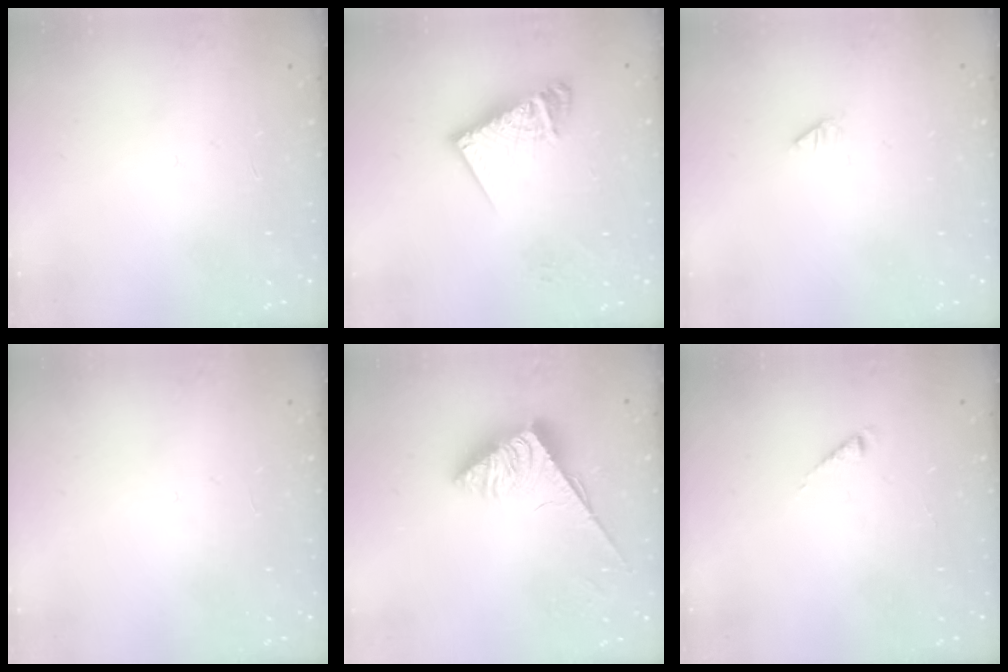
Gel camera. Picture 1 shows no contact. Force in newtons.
{"total": 12.6, "press": 12.5, "slide": 1.1}
{"total": 0.0}
{"total": 0.0}
{"total": 3.8, "press": 3.8, "slide": 0.6}
{"total": 2.5, "press": 2.4, "slide": 0.4}